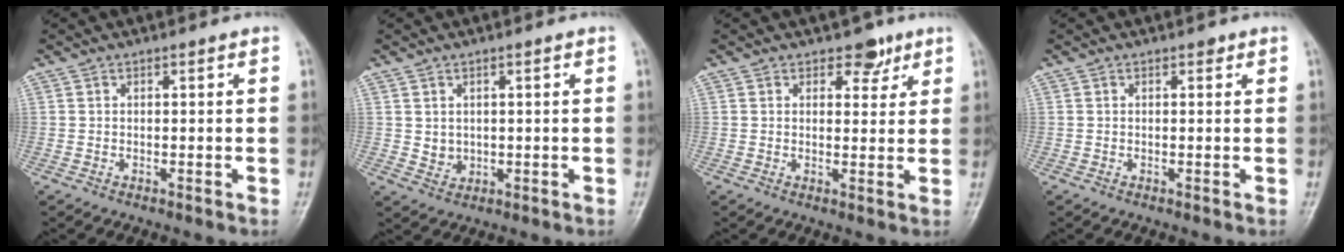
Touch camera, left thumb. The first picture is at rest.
{"total": 2.7, "force": [0.5, 2.3, 1.3], "torque": [-0.012, -0.005, 0.015]}
{"total": 4.0, "force": [2.6, 2.5, 1.7], "torque": [0.005, -0.013, 0.036]}
{"total": 0.8, "force": [0.4, 0.5, 0.4], "torque": [0.002, 0.000, 0.002]}